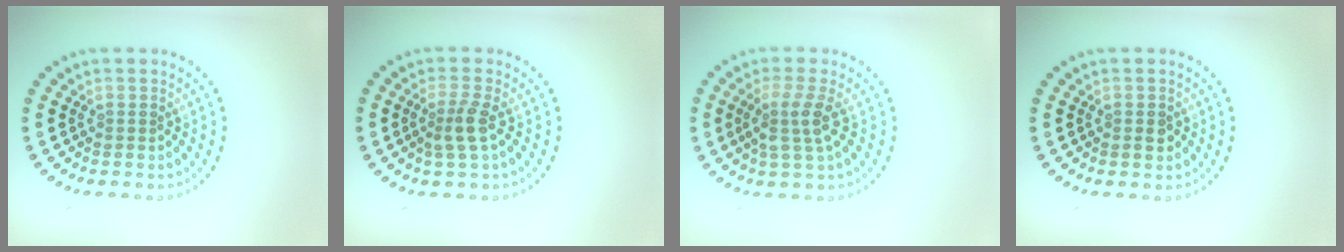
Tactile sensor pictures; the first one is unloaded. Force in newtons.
{"total": 2.2, "press": 1.8, "slide": 1.3}
{"total": 2.7, "press": 2.2, "slide": 1.5}
{"total": 1.2, "press": 1.1, "slide": 0.4}